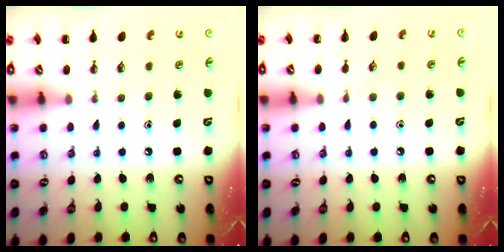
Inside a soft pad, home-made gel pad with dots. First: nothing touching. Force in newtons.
{"total": 2.5, "press": 2.3, "slide": 0.9}